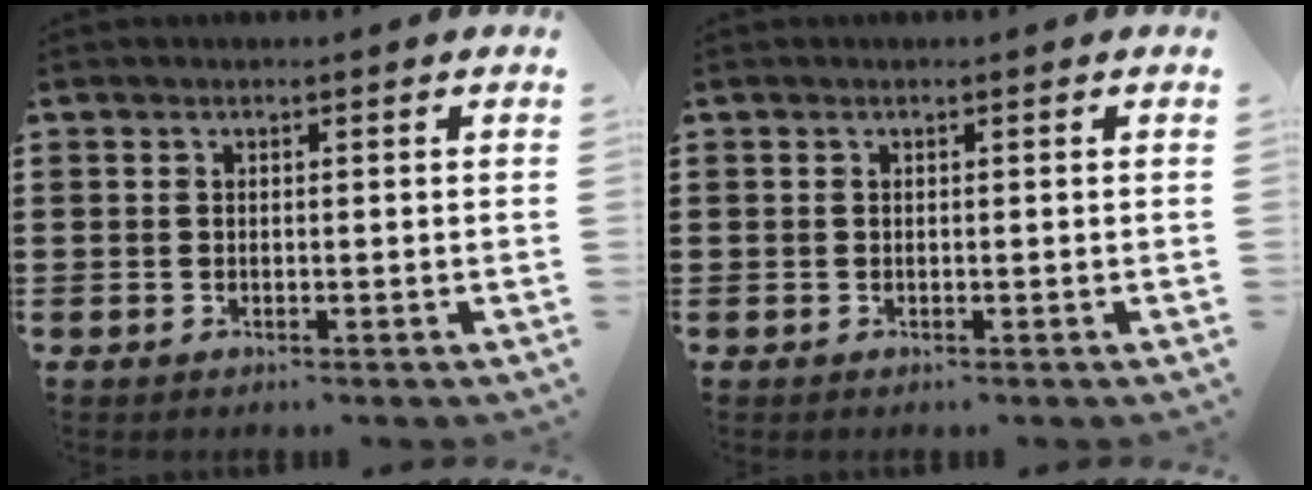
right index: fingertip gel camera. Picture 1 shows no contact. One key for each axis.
{"total": 0.0}